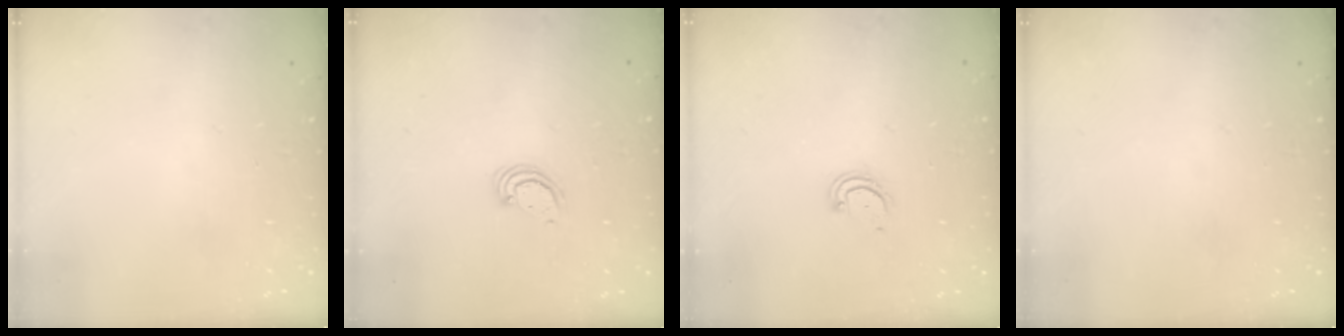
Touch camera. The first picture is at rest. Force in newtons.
{"total": 2.3, "press": 2.3, "slide": 0.3}
{"total": 2.5, "press": 2.5, "slide": 0.2}
{"total": 0.0}